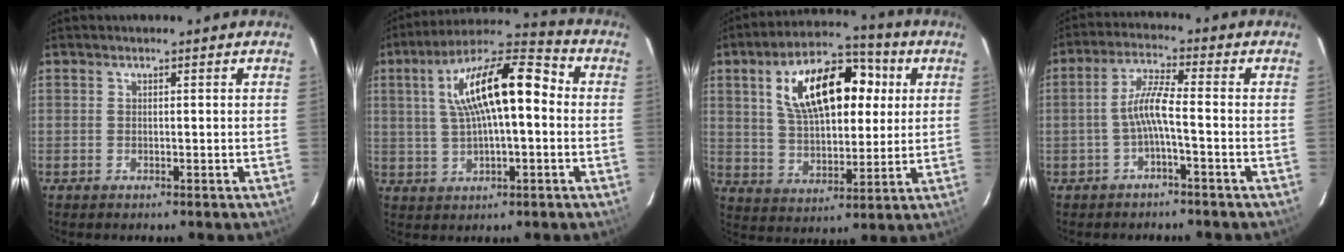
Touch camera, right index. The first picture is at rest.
{"total": 15.9, "force": [2.0, 5.2, 14.9], "torque": [-0.260, 0.033, 0.028]}
{"total": 18.0, "force": [5.5, 9.3, 14.4], "torque": [-0.255, 0.035, 0.094]}
{"total": 5.0, "force": [-1.9, 0.1, 4.7], "torque": [-0.104, 0.012, -0.035]}